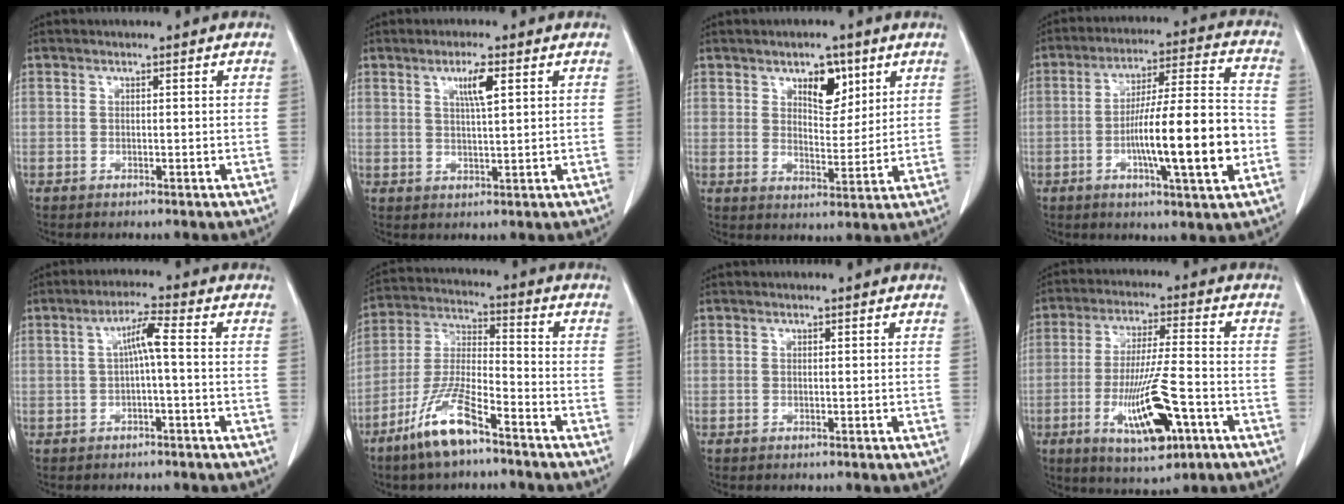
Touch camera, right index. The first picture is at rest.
{"total": 4.0, "force": [1.7, 0.3, 3.6], "torque": [-0.064, -0.002, 0.031]}
{"total": 6.3, "force": [3.5, 3.1, 4.2], "torque": [-0.063, 0.000, 0.056]}
{"total": 16.1, "force": [-3.9, 1.2, 15.6], "torque": [-0.254, 0.007, -0.060]}
{"total": 3.9, "force": [0.1, 0.2, 3.9], "torque": [-0.073, 0.015, 0.003]}
{"total": 11.1, "force": [-7.4, 2.0, 8.1], "torque": [-0.176, -0.017, -0.146]}
{"total": 0.0}
{"total": 12.9, "force": [-4.8, 2.1, 11.8], "torque": [-0.219, -0.014, -0.075]}